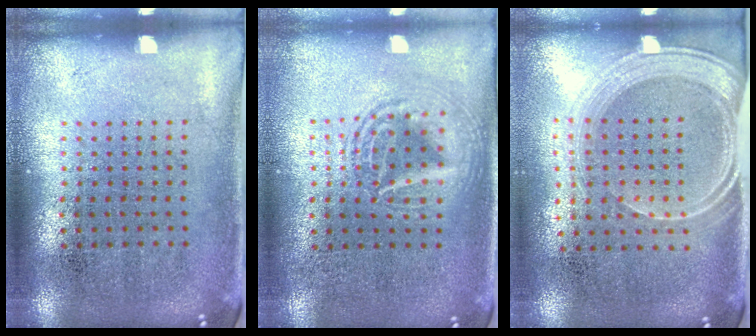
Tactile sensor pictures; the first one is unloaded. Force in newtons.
{"total": 1.7, "press": 1.7, "slide": 0.2}
{"total": 2.0, "press": 1.7, "slide": 1.1}